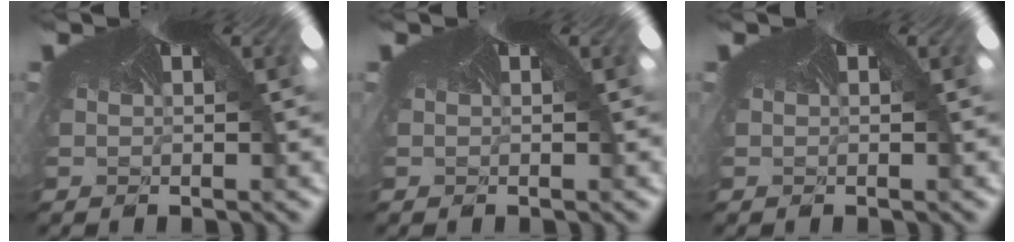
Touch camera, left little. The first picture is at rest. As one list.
[{"total": 0.0}, {"total": 0.0}]